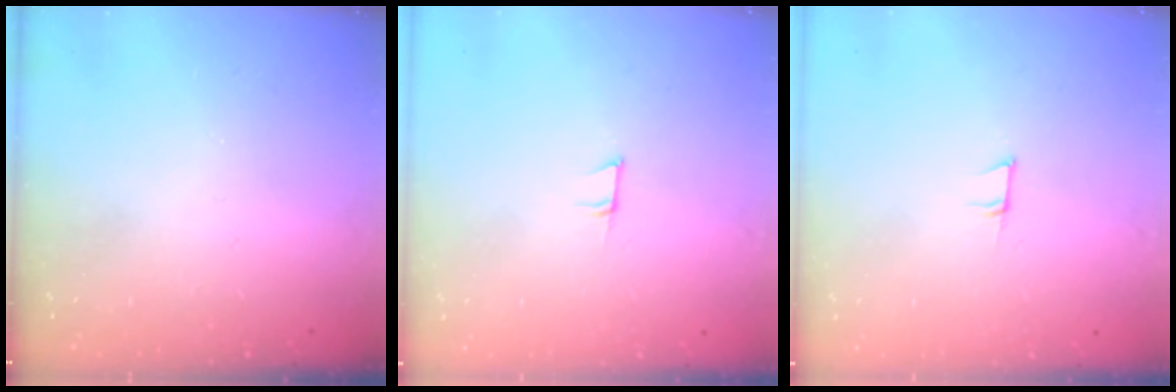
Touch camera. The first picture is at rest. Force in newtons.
{"total": 5.5, "press": 5.4, "slide": 0.8}
{"total": 5.5, "press": 5.4, "slide": 0.8}